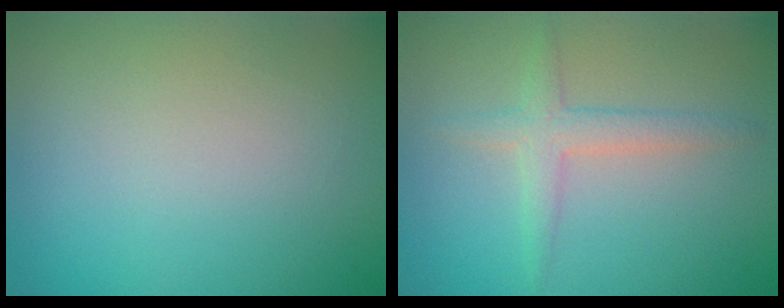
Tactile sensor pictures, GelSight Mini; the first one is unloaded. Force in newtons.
{"total": 2.2, "press": 2.2, "slide": 0.0}